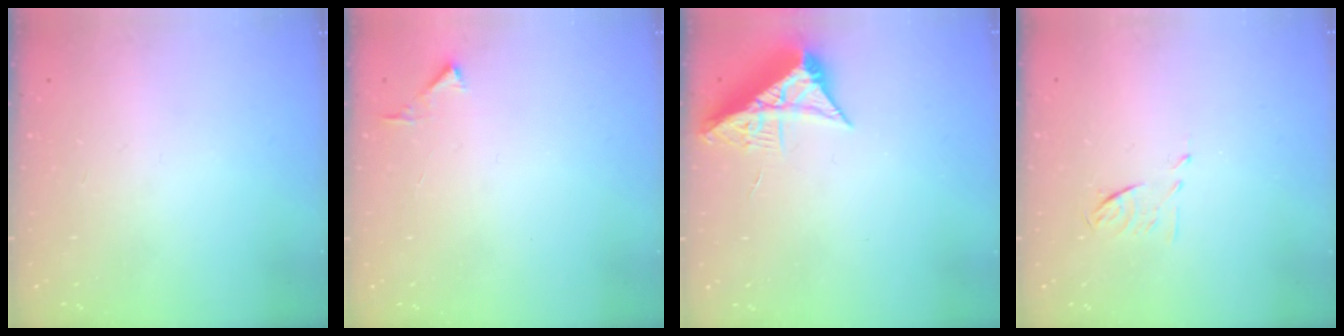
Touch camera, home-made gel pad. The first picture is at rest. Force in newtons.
{"total": 2.8, "press": 2.8, "slide": 0.3}
{"total": 8.4, "press": 8.4, "slide": 0.5}
{"total": 5.1, "press": 5.0, "slide": 1.1}